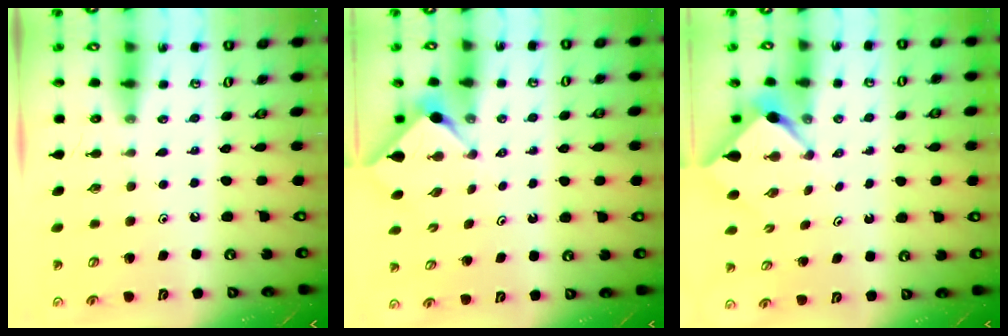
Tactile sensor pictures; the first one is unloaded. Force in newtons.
{"total": 2.8, "press": 2.8, "slide": 0.4}
{"total": 2.4, "press": 2.4, "slide": 0.1}